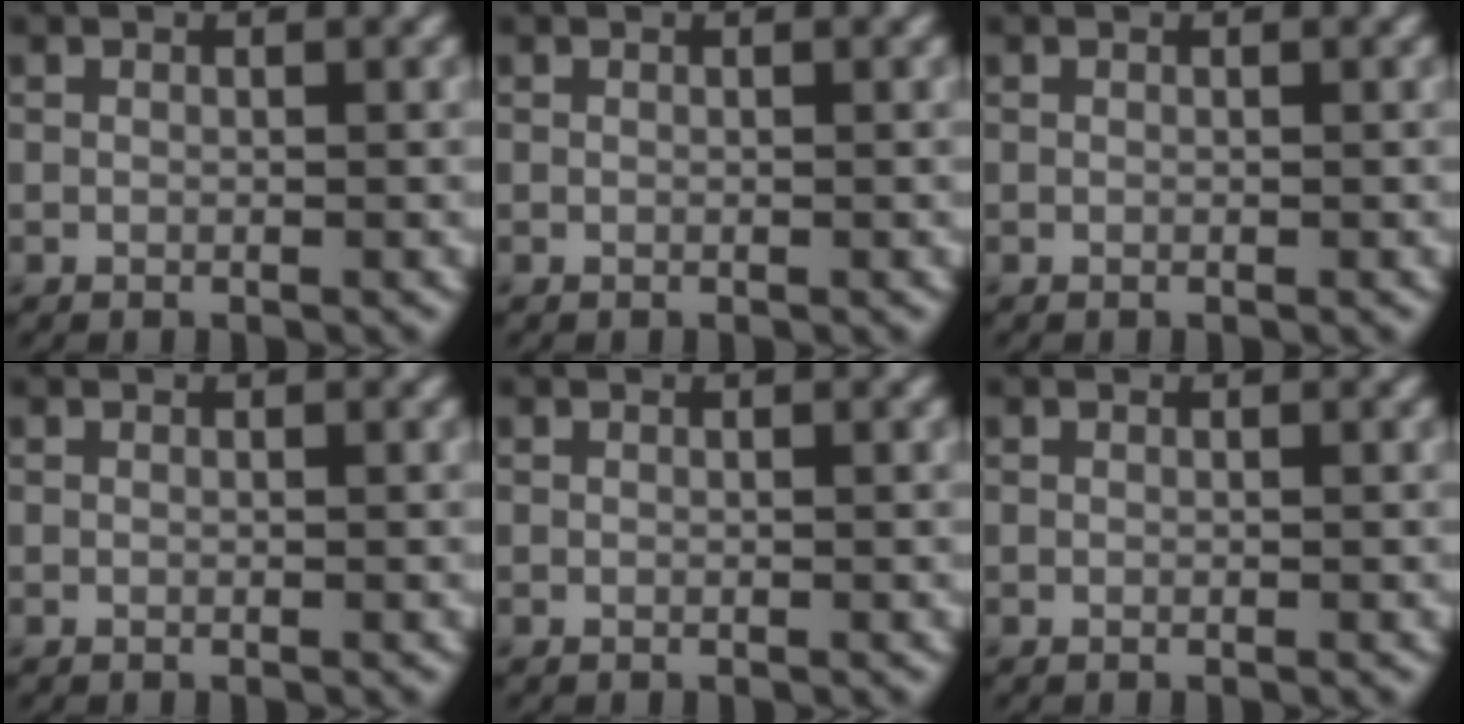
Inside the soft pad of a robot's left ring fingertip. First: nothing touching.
{"total": 0.0}
{"total": 0.0}
{"total": 0.0}
{"total": 0.0}
{"total": 0.0}